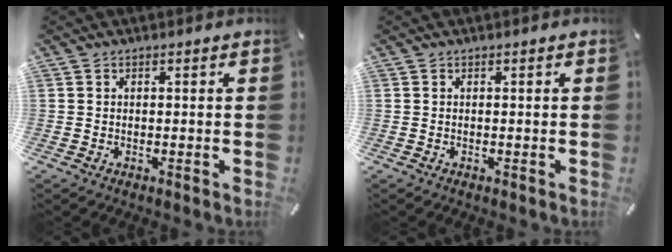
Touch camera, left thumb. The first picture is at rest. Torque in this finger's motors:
{"motor_torque": [0.00, 0.00, 0.02, -0.02, 0.00]}